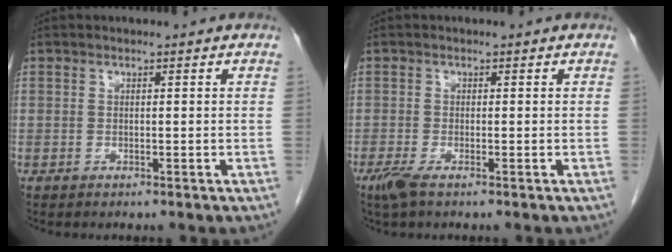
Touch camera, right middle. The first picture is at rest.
{"total": 2.2, "force": [-1.4, 0.4, 1.7], "torque": [-0.041, -0.007, -0.030]}